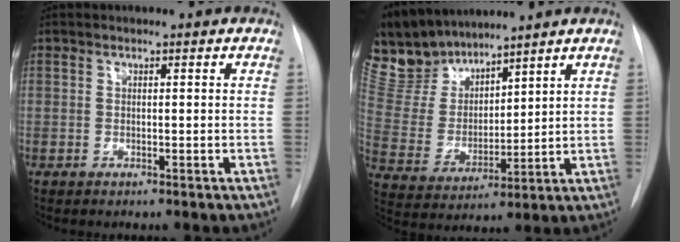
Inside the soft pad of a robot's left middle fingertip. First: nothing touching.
{"total": 11.3, "force": [10.4, 3.4, 2.9], "torque": [-0.079, 0.011, 0.219]}